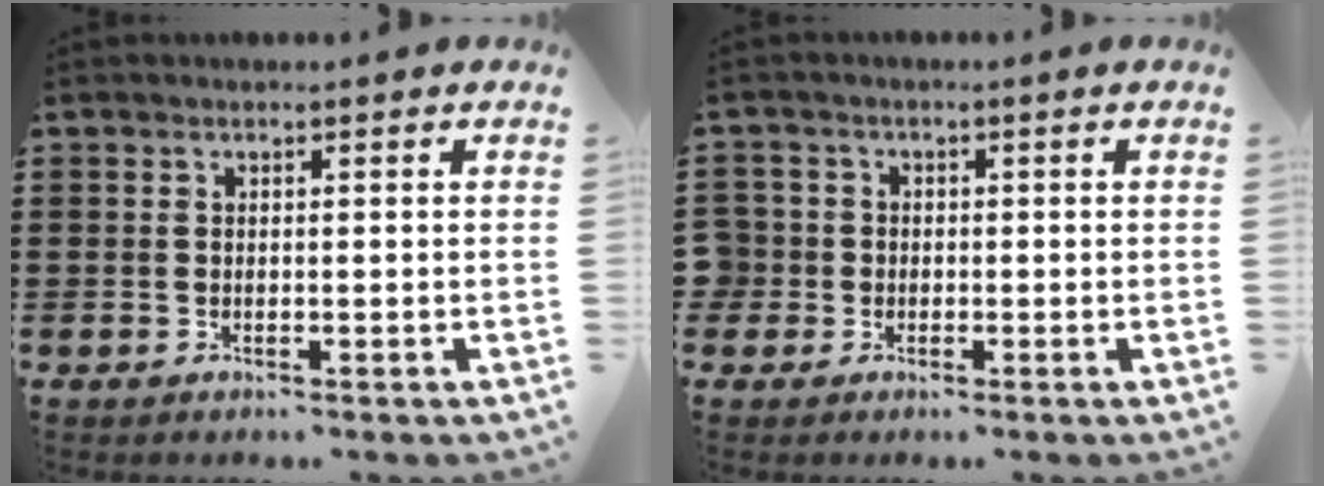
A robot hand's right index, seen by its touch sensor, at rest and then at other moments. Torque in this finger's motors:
{"motor_torque": [0.01, 0.01, -0.01, 0.00]}